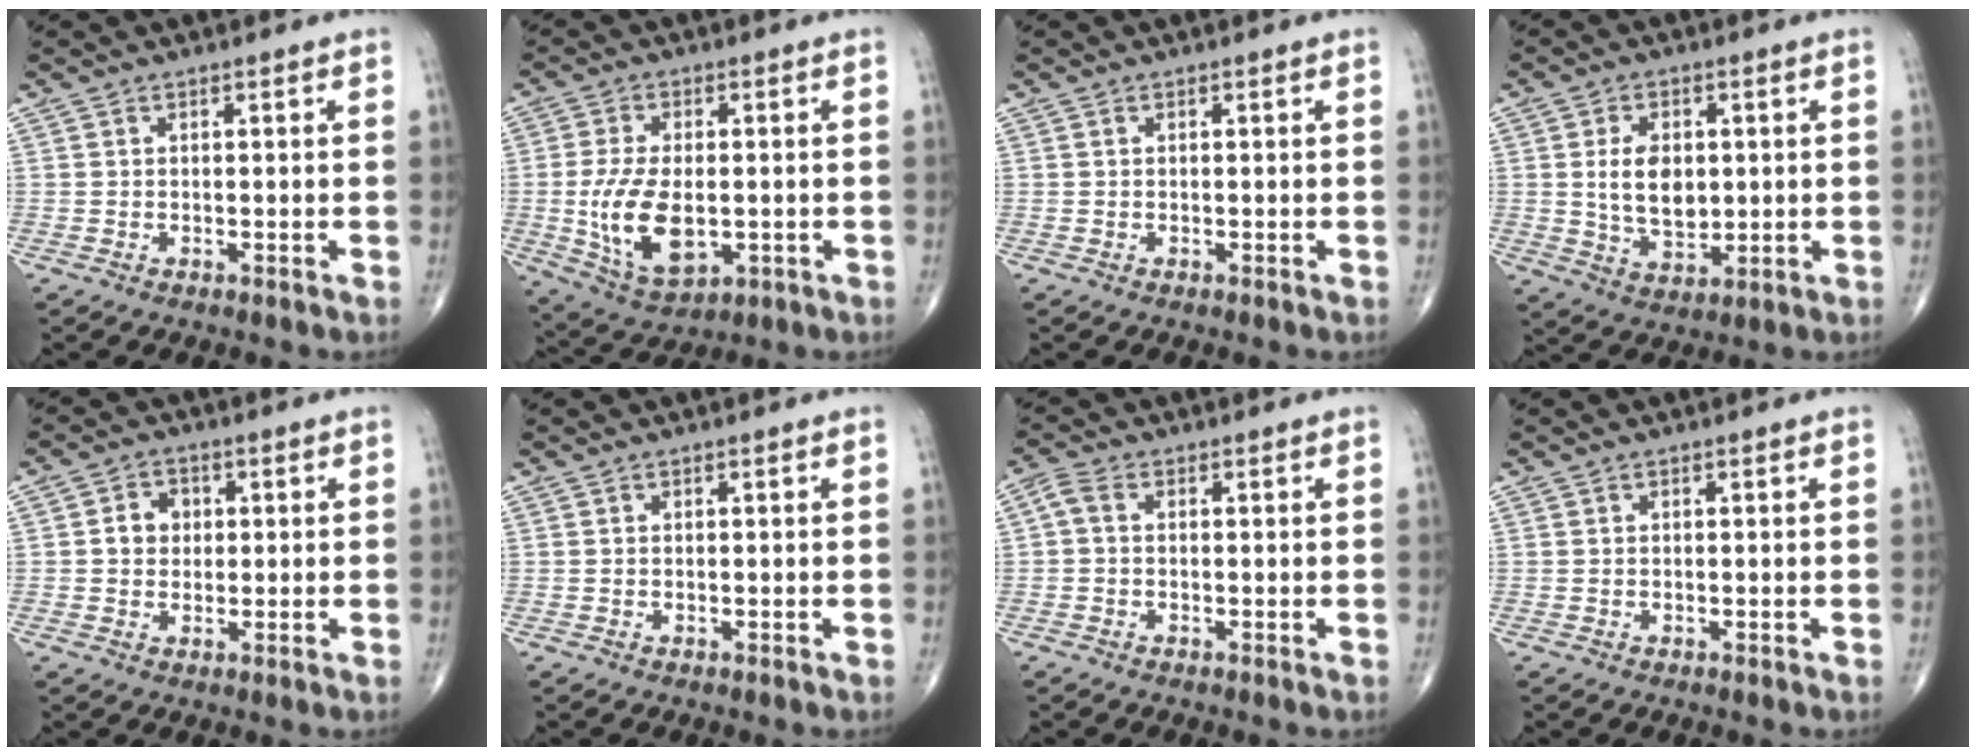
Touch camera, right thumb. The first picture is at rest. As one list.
[{"total": 12.8, "force": [-1.6, 6.9, 10.7], "torque": [-0.203, -0.011, -0.016]}, {"total": 0.0}, {"total": 9.0, "force": [1.0, 5.8, 6.8], "torque": [-0.101, -0.013, 0.024]}, {"total": 4.3, "force": [0.5, 3.7, 2.1], "torque": [-0.017, 0.007, 0.003]}, {"total": 0.0}, {"total": 2.6, "force": [0.0, 1.6, 2.0], "torque": [-0.045, 0.007, -0.008]}, {"total": 0.0}]